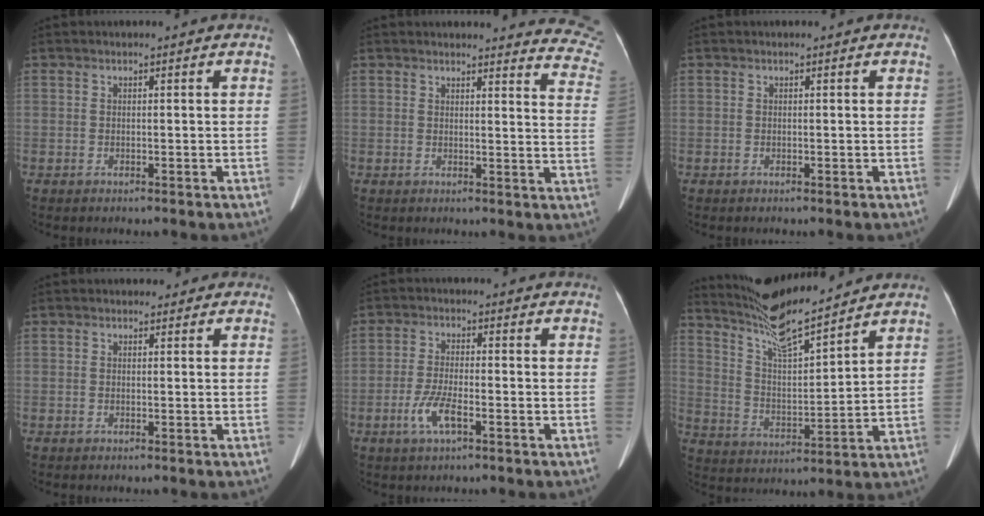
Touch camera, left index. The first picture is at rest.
{"total": 12.5, "force": [12.5, 0.3, 1.1], "torque": [0.024, -0.116, 0.096]}
{"total": 0.0}
{"total": 1.0, "force": [0.4, 0.9, 0.0], "torque": [0.005, 0.007, 0.002]}
{"total": 4.8, "force": [-2.4, 0.9, 4.1], "torque": [-0.093, -0.007, -0.045]}
{"total": 11.8, "force": [10.8, -0.6, 4.8], "torque": [-0.097, 0.002, 0.202]}